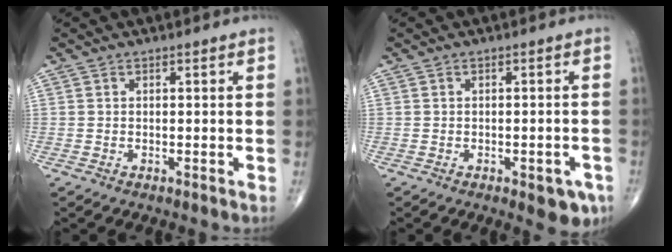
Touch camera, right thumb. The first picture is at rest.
{"total": 5.5, "force": [-2.6, 2.4, 4.2], "torque": [-0.032, 0.008, -0.024]}